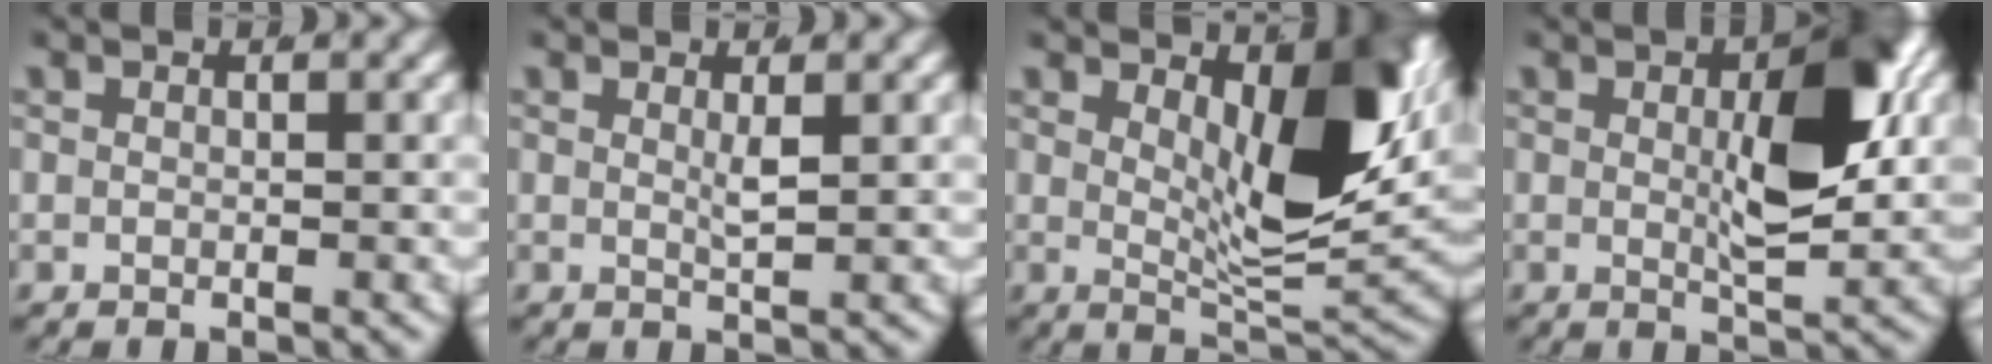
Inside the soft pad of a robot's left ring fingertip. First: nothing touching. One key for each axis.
{"total": 1.3, "fx": 0.6, "fy": -0.5, "fz": 1.0, "tx": -0.020, "ty": -0.014, "tz": 0.019}
{"total": 8.8, "fx": 3.4, "fy": 2.4, "fz": 7.8, "tx": -0.105, "ty": -0.017, "tz": 0.060}
{"total": 6.7, "fx": 0.6, "fy": 2.4, "fz": 6.2, "tx": -0.089, "ty": -0.017, "tz": 0.015}